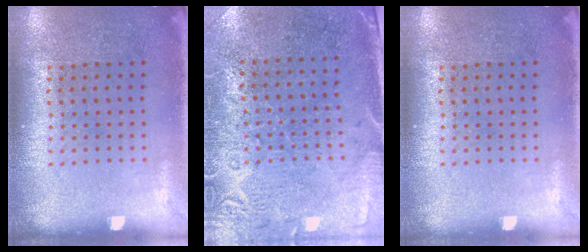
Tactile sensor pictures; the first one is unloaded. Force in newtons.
{"total": 2.7, "press": 2.4, "slide": 1.4}
{"total": 0.0}